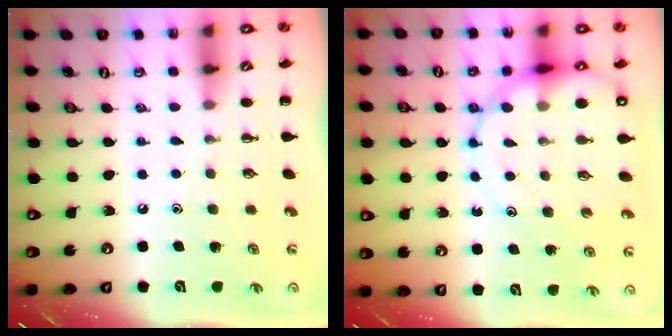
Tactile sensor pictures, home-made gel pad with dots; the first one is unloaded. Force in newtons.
{"total": 14.5, "press": 14.0, "slide": 3.8}